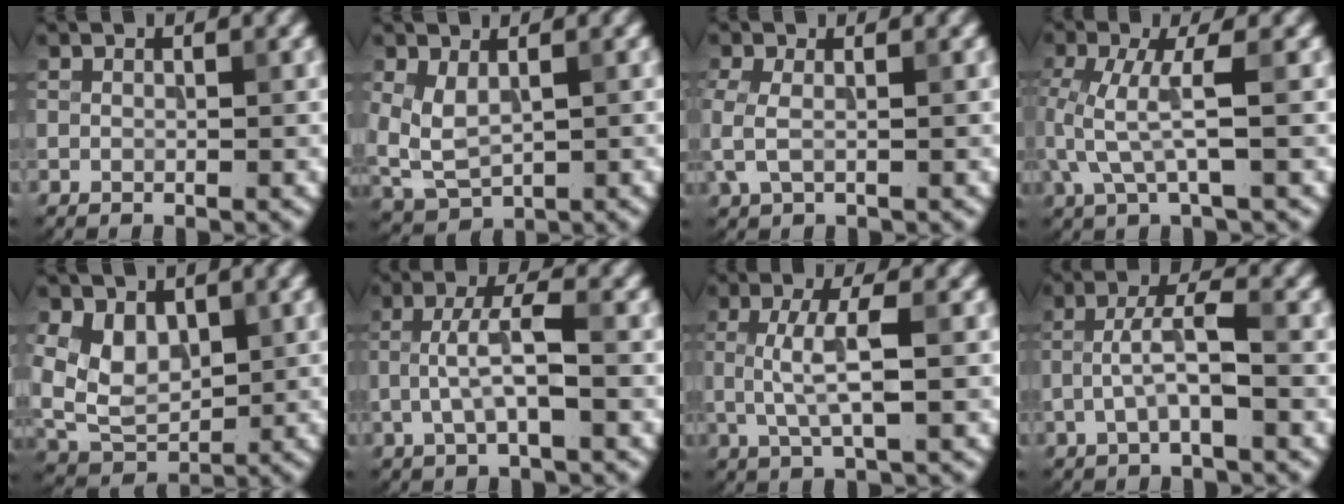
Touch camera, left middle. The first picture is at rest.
{"total": 3.6, "force": [0.8, 2.0, 2.9], "torque": [-0.071, -0.001, 0.019]}
{"total": 2.3, "force": [-0.1, 1.1, 2.0], "torque": [-0.055, 0.000, -0.005]}
{"total": 4.1, "force": [0.0, 1.0, 4.0], "torque": [-0.101, 0.004, -0.003]}
{"total": 5.3, "force": [1.1, 3.7, 3.7], "torque": [-0.073, -0.008, 0.022]}
{"total": 3.6, "force": [-0.4, 0.8, 3.5], "torque": [-0.074, 0.009, -0.011]}
{"total": 3.8, "force": [0.0, 0.7, 3.7], "torque": [-0.081, 0.003, 0.001]}
{"total": 3.3, "force": [-0.7, 0.8, 3.2], "torque": [-0.068, 0.012, -0.018]}